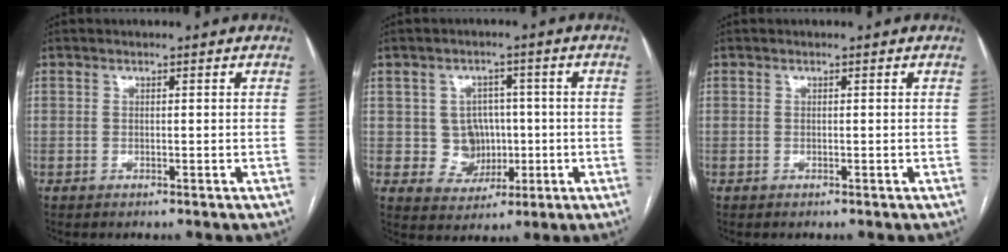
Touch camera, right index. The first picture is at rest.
{"total": 5.8, "force": [-0.3, 5.5, 1.8], "torque": [-0.023, 0.017, 0.005]}
{"total": 0.0}